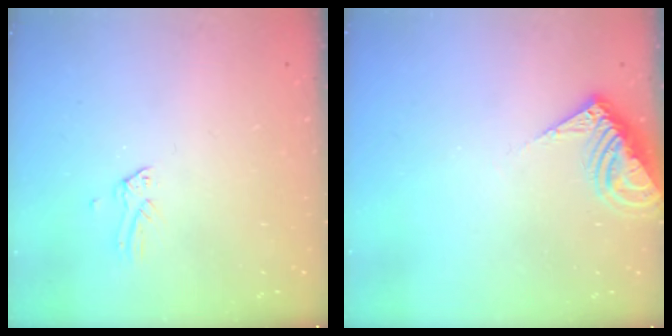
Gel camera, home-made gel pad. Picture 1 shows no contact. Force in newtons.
{"total": 8.8, "press": 8.8, "slide": 0.5}